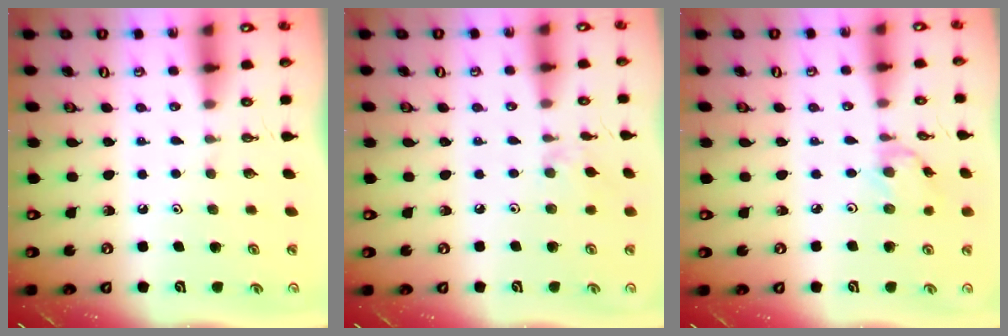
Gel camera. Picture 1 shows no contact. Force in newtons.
{"total": 3.4, "press": 3.4, "slide": 0.5}
{"total": 2.4, "press": 2.4, "slide": 0.1}